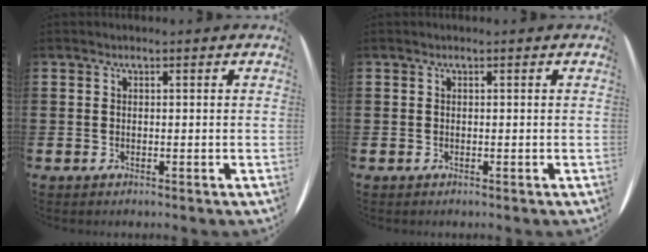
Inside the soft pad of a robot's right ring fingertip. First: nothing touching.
{"total": 0.0}